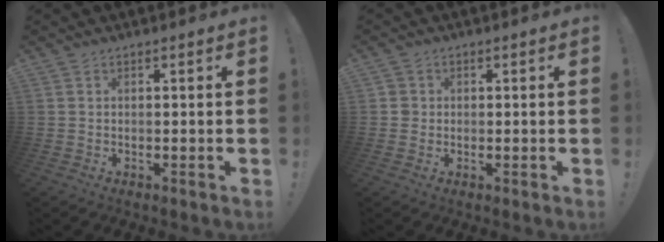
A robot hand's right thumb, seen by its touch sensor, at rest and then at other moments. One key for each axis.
{"total": 2.1, "fx": 0.0, "fy": 2.0, "fz": 0.6, "tx": -0.005, "ty": 0.003, "tz": 0.000}